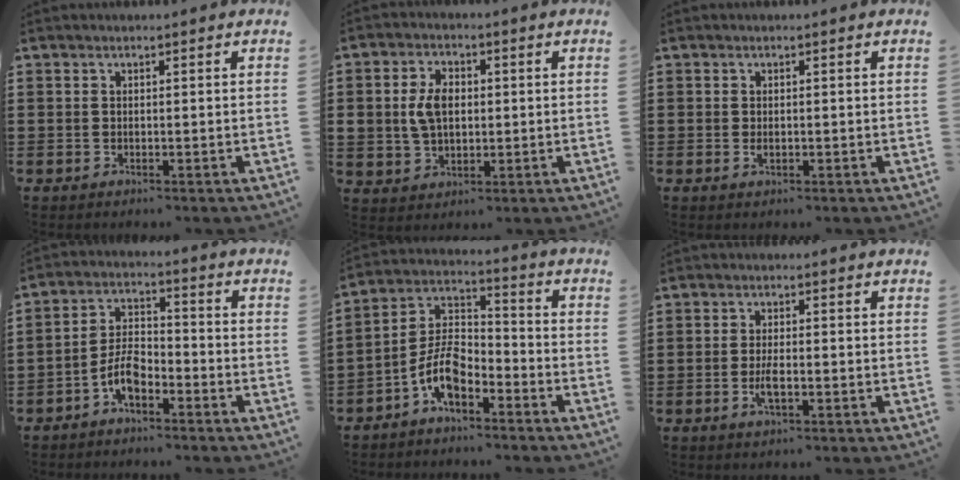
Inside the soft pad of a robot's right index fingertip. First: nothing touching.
{"total": 5.6, "force": [0.4, 4.0, 3.9], "torque": [-0.100, 0.009, 0.000]}
{"total": 0.8, "force": [-0.3, 0.3, 0.7], "torque": [-0.015, -0.003, -0.005]}
{"total": 5.8, "force": [-3.2, 2.5, 4.1], "torque": [-0.097, 0.002, -0.065]}
{"total": 7.9, "force": [-4.6, 3.6, 5.2], "torque": [-0.126, -0.005, -0.093]}
{"total": 3.0, "force": [-0.9, 0.6, 2.8], "torque": [-0.057, -0.005, -0.018]}